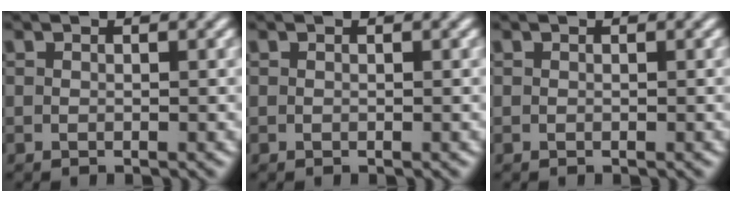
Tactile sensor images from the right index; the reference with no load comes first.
{"total": 0.0}
{"total": 0.0}